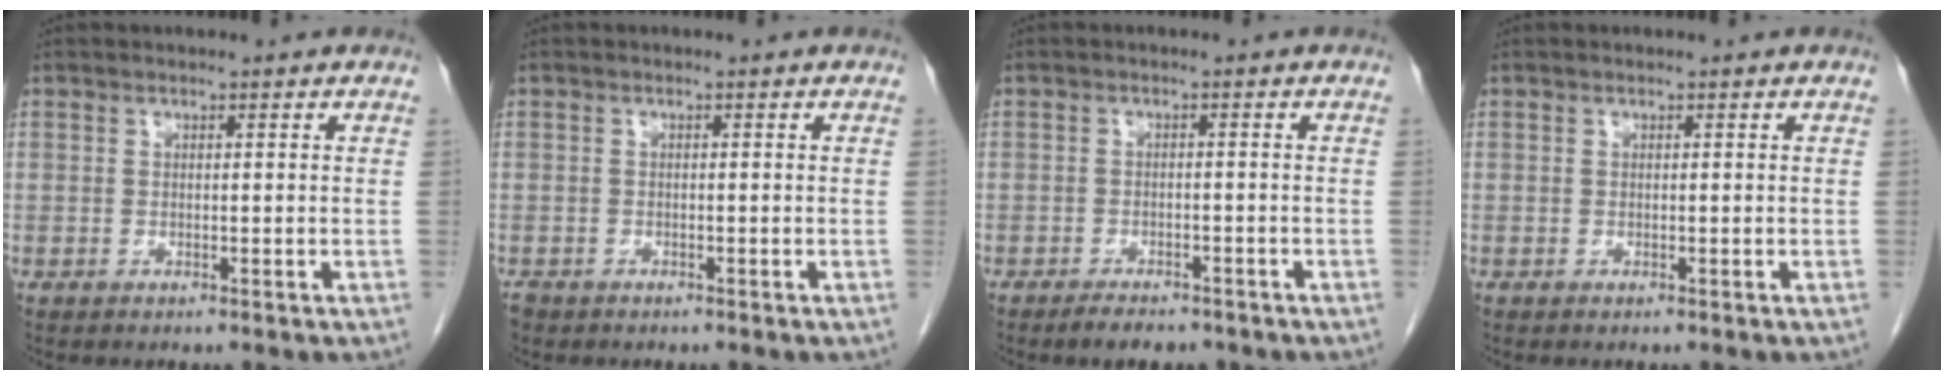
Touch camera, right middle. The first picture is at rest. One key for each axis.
{"total": 1.3, "fx": -1.1, "fy": 0.8, "fz": 0.2, "tx": -0.013, "ty": -0.001, "tz": -0.019}
{"total": 4.0, "fx": -3.2, "fy": 1.5, "fz": 1.9, "tx": -0.029, "ty": -0.002, "tz": -0.043}
{"total": 0.0}